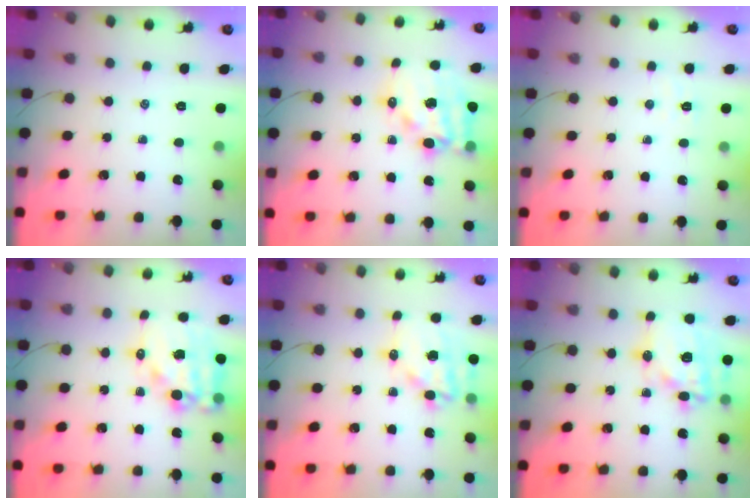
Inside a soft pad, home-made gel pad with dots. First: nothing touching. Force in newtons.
{"total": 15.7, "press": 15.3, "slide": 3.8}
{"total": 3.6, "press": 3.5, "slide": 0.8}
{"total": 15.3, "press": 14.9, "slide": 3.6}
{"total": 14.3, "press": 13.9, "slide": 3.6}
{"total": 19.1, "press": 18.9, "slide": 3.2}